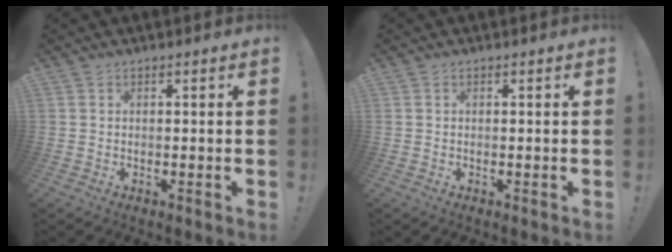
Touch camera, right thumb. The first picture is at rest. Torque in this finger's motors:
{"motor_torque": [-0.32, 0.07, -0.37, 0.05, 0.00]}